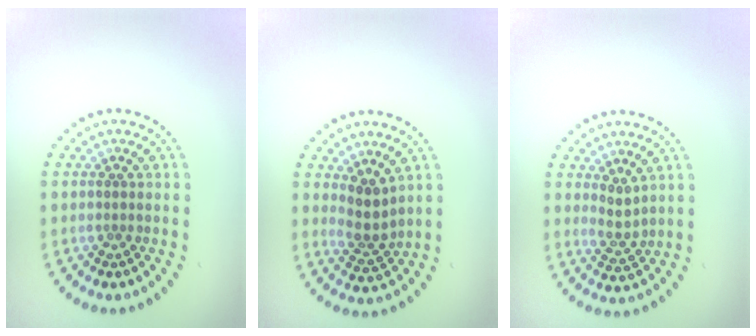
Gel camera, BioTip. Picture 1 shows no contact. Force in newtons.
{"total": 2.6, "press": 2.0, "slide": 1.7}
{"total": 1.8, "press": 1.4, "slide": 1.1}